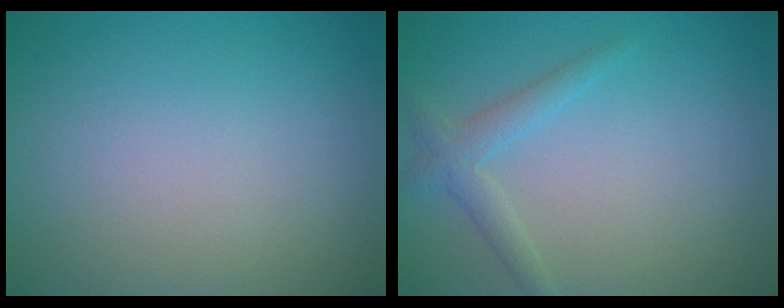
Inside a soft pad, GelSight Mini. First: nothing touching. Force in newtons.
{"total": 2.0, "press": 2.0, "slide": 0.2}